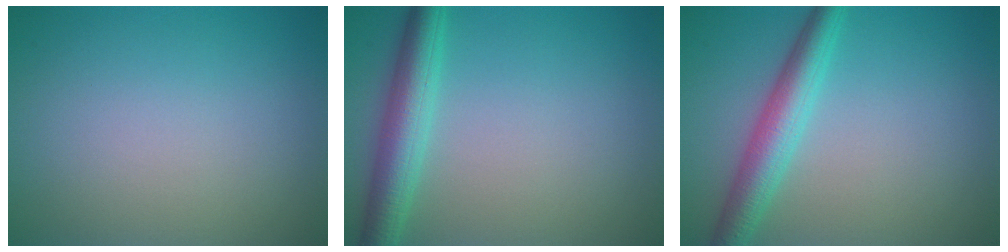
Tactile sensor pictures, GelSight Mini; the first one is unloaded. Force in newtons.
{"total": 4.4, "press": 4.4, "slide": 0.1}
{"total": 4.2, "press": 4.2, "slide": 0.1}